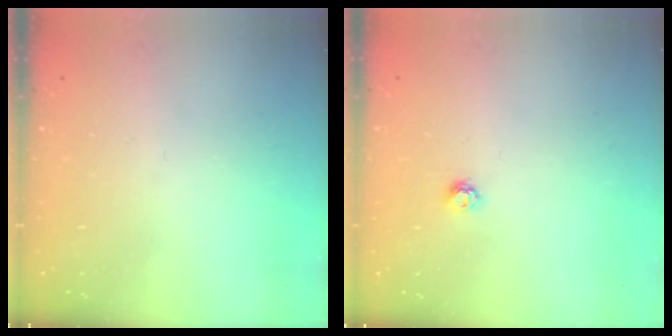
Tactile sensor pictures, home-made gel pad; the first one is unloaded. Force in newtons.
{"total": 4.2, "press": 4.1, "slide": 0.4}